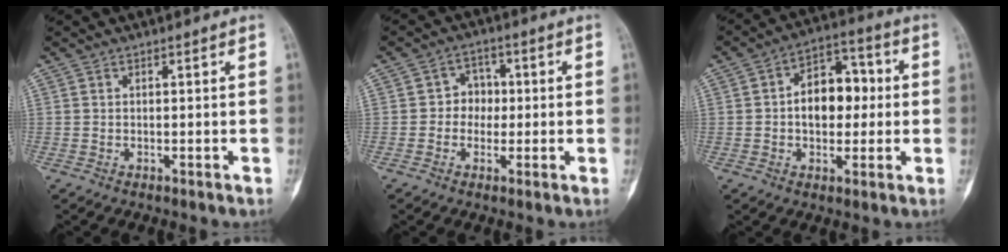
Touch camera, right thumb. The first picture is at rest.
{"total": 4.7, "force": [-0.1, 4.2, 2.1], "torque": [0.008, 0.013, -0.013]}
{"total": 11.5, "force": [0.4, 7.6, 8.6], "torque": [-0.096, 0.030, 0.000]}